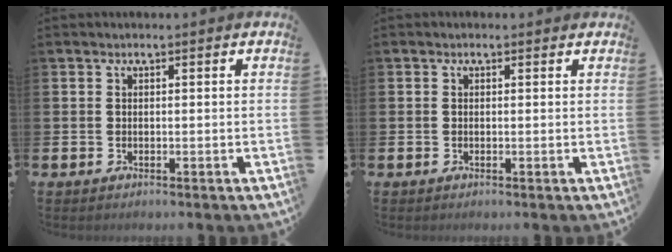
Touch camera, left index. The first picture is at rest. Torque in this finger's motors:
{"motor_torque": [0.97, -1.17, 0.03, 0.02]}